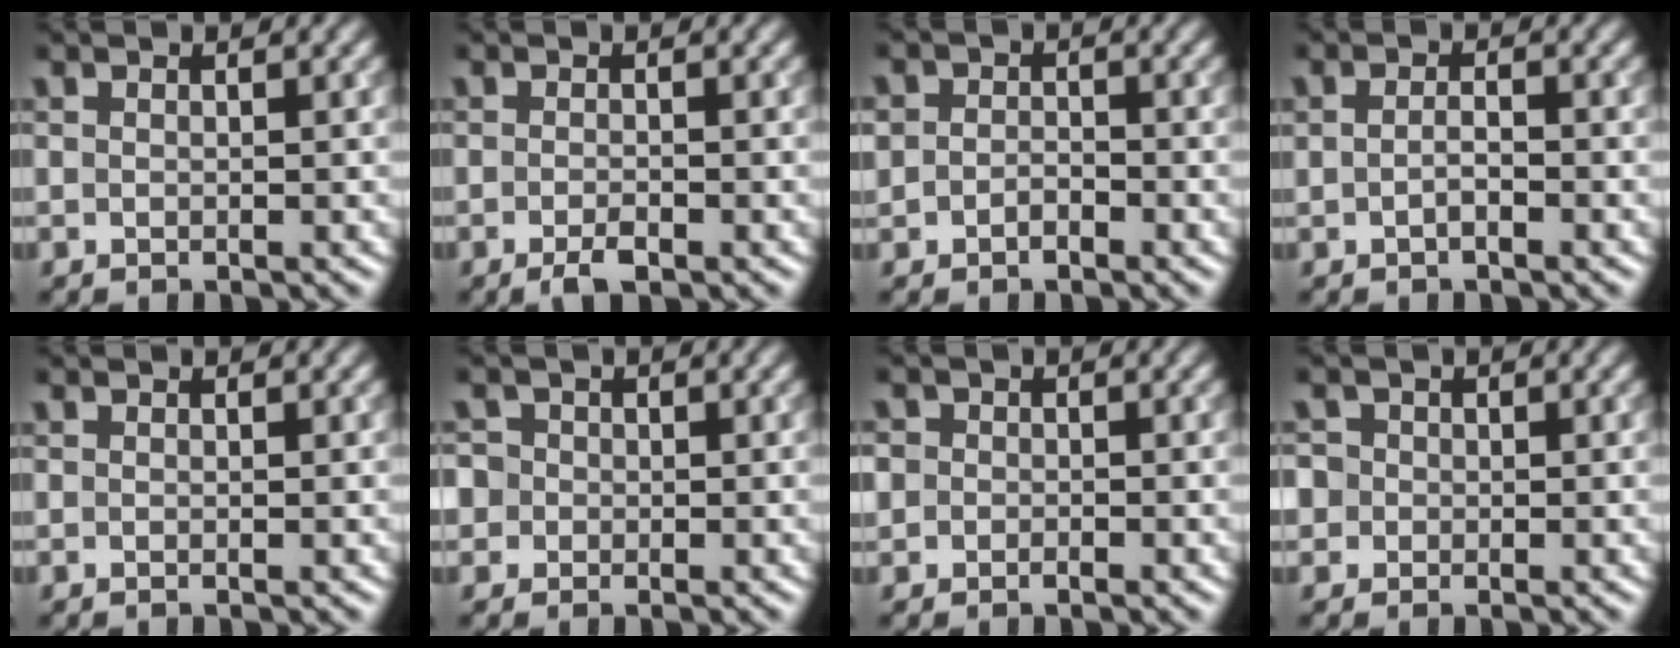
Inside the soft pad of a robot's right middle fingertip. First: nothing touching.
{"total": 1.6, "force": [-1.0, 0.4, 1.2], "torque": [-0.022, -0.001, -0.018]}
{"total": 1.6, "force": [-0.7, 1.2, 0.7], "torque": [-0.010, 0.002, -0.017]}
{"total": 1.2, "force": [-0.5, 0.5, 1.0], "torque": [-0.022, 0.002, -0.010]}
{"total": 0.0}
{"total": 3.1, "force": [-0.1, 3.0, 0.9], "torque": [0.001, 0.023, -0.028]}
{"total": 1.9, "force": [-0.1, 1.8, 0.7], "torque": [0.008, 0.004, -0.024]}
{"total": 2.7, "force": [0.1, 2.6, 0.8], "torque": [0.002, 0.018, -0.019]}